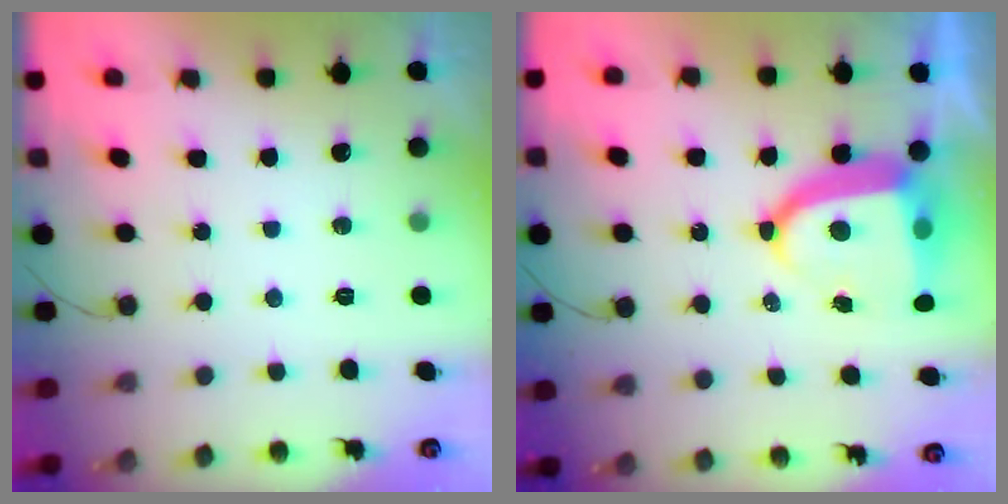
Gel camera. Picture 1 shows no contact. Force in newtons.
{"total": 11.8, "press": 11.7, "slide": 1.5}